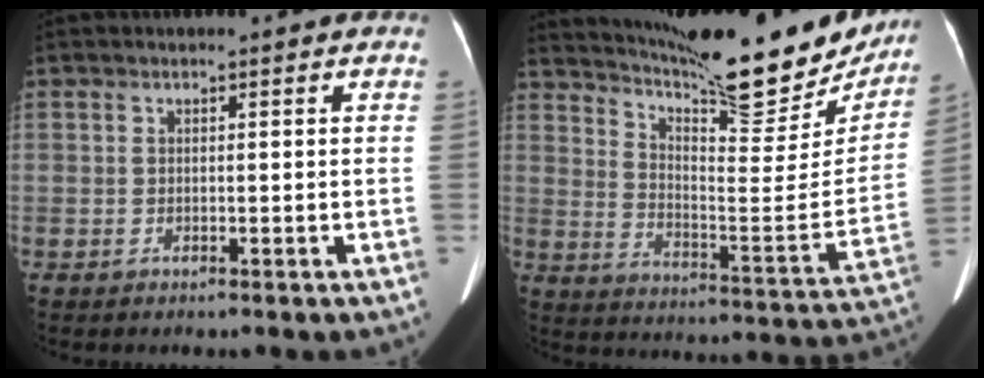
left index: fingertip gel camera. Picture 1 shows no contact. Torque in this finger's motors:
{"motor_torque": [0.85, -1.29, 0.11, 0.02]}